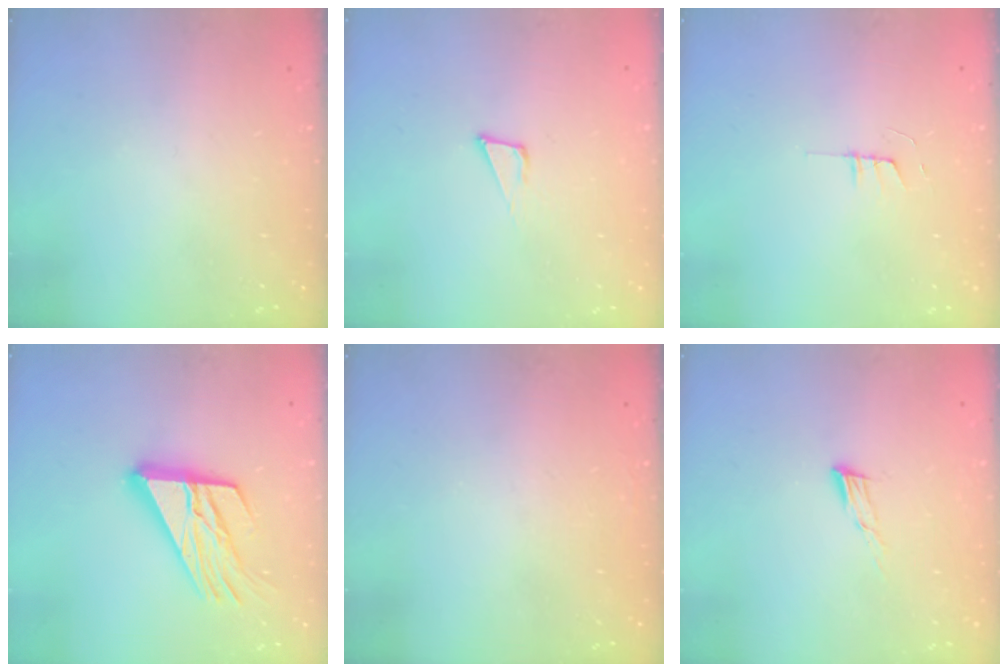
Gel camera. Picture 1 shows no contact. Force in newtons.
{"total": 4.3, "press": 4.3, "slide": 0.1}
{"total": 4.0, "press": 4.0, "slide": 0.4}
{"total": 17.2, "press": 17.1, "slide": 1.8}
{"total": 1.6, "press": 1.6, "slide": 0.0}
{"total": 6.6, "press": 6.6, "slide": 1.0}